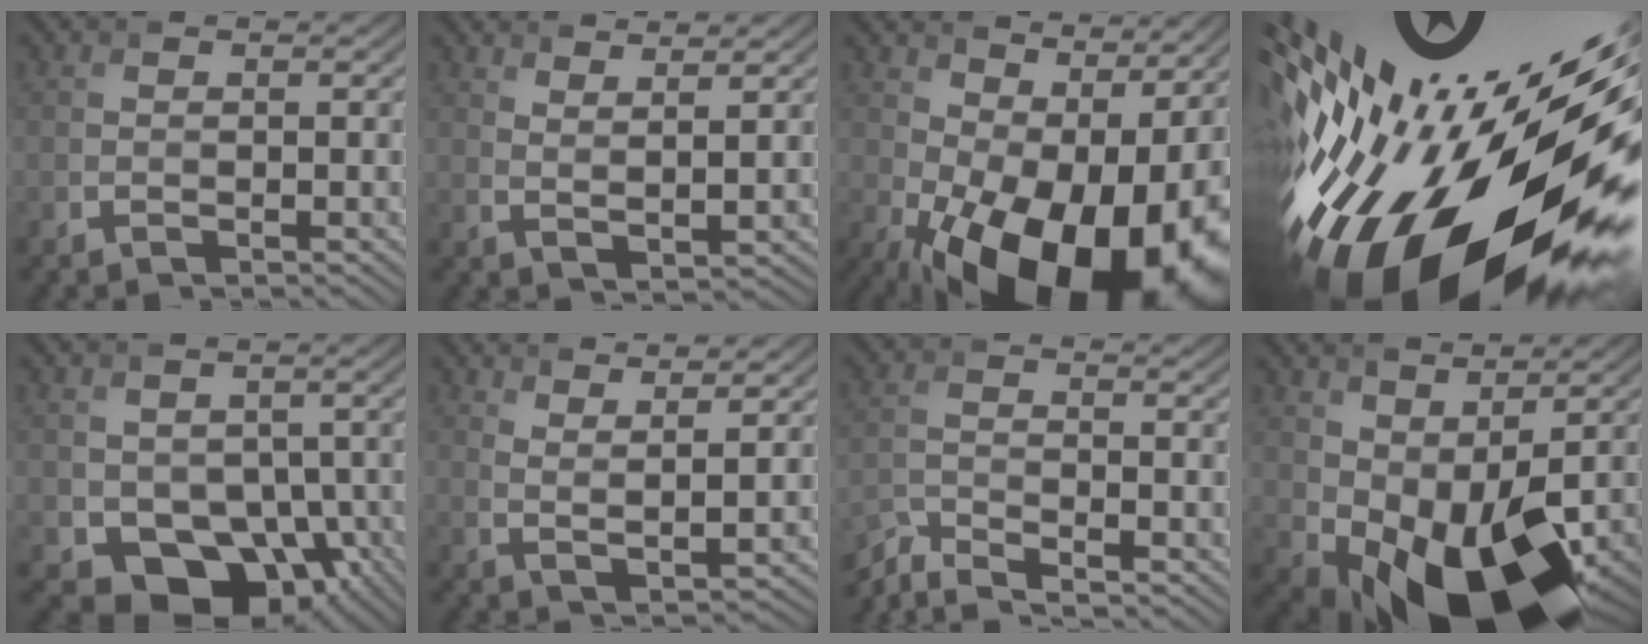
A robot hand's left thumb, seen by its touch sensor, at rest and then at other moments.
{"total": 4.3, "force": [3.7, 0.5, 2.2], "torque": [-0.031, -0.011, 0.066]}
{"total": 18.1, "force": [-2.7, 10.4, 14.5], "torque": [-0.204, -0.018, -0.018]}
{"total": 21.7, "force": [-3.1, 9.0, 19.5], "torque": [-0.335, -0.079, -0.056]}
{"total": 8.2, "force": [-2.5, 6.4, 4.4], "torque": [-0.064, -0.032, -0.034]}
{"total": 5.7, "force": [4.8, 0.8, 3.1], "torque": [-0.058, -0.012, 0.087]}
{"total": 3.9, "force": [-3.8, 0.3, 0.9], "torque": [-0.021, -0.006, -0.091]}
{"total": 11.6, "force": [-0.2, 6.6, 9.5], "torque": [-0.168, -0.016, 0.010]}